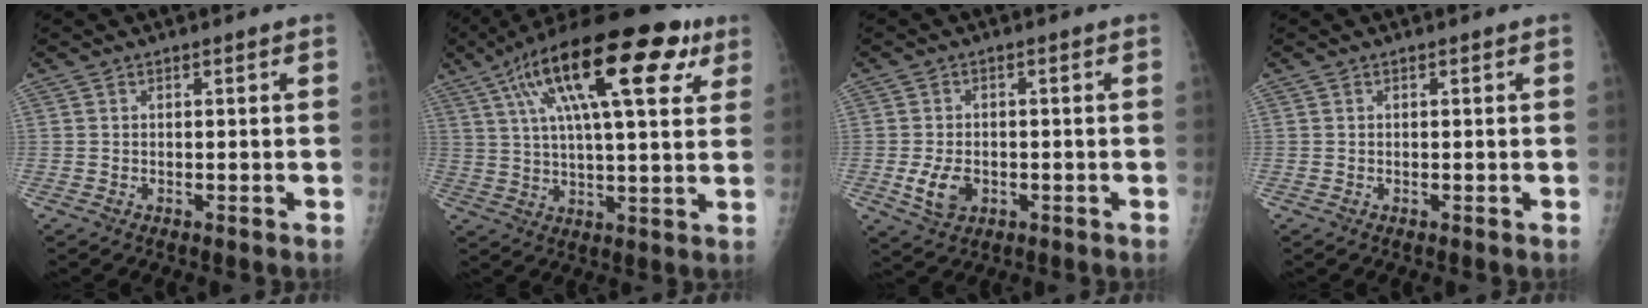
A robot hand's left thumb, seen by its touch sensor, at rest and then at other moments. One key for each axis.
{"total": 24.7, "fx": 11.0, "fy": 8.1, "fz": 20.5, "tx": -0.326, "ty": 0.013, "tz": 0.169}
{"total": 5.5, "fx": -1.4, "fy": 3.8, "fz": 3.7, "tx": -0.064, "ty": -0.003, "tz": -0.019}
{"total": 0.0}